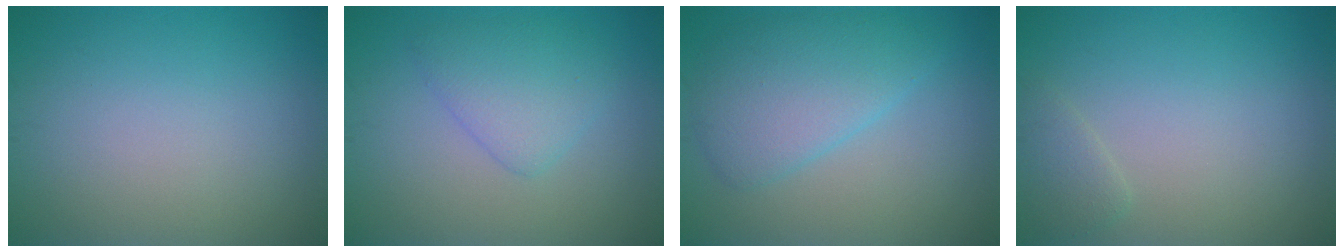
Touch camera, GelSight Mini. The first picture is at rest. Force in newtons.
{"total": 3.2, "press": 3.2, "slide": 0.1}
{"total": 4.8, "press": 4.8, "slide": 0.2}
{"total": 1.3, "press": 1.3, "slide": 0.2}